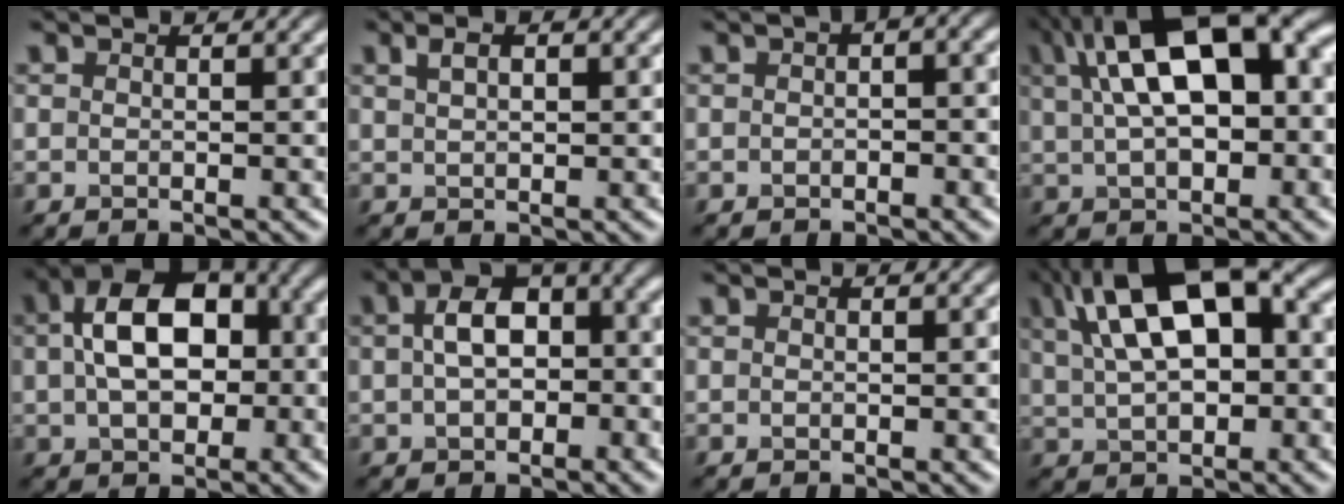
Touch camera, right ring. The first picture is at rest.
{"total": 0.8, "force": [0.2, -0.8, 0.0], "torque": [-0.022, 0.003, 0.034]}
{"total": 2.1, "force": [-0.1, 0.8, 1.9], "torque": [-0.021, 0.010, -0.003]}
{"total": 11.2, "force": [3.0, 4.7, 9.7], "torque": [-0.162, 0.024, 0.074]}
{"total": 8.3, "force": [0.5, 4.7, 6.9], "torque": [-0.150, 0.019, 0.030]}
{"total": 4.6, "force": [-0.4, 2.2, 4.0], "torque": [-0.089, 0.015, 0.015]}
{"total": 0.0}
{"total": 10.0, "force": [3.0, 4.4, 8.4], "torque": [-0.160, 0.024, 0.075]}